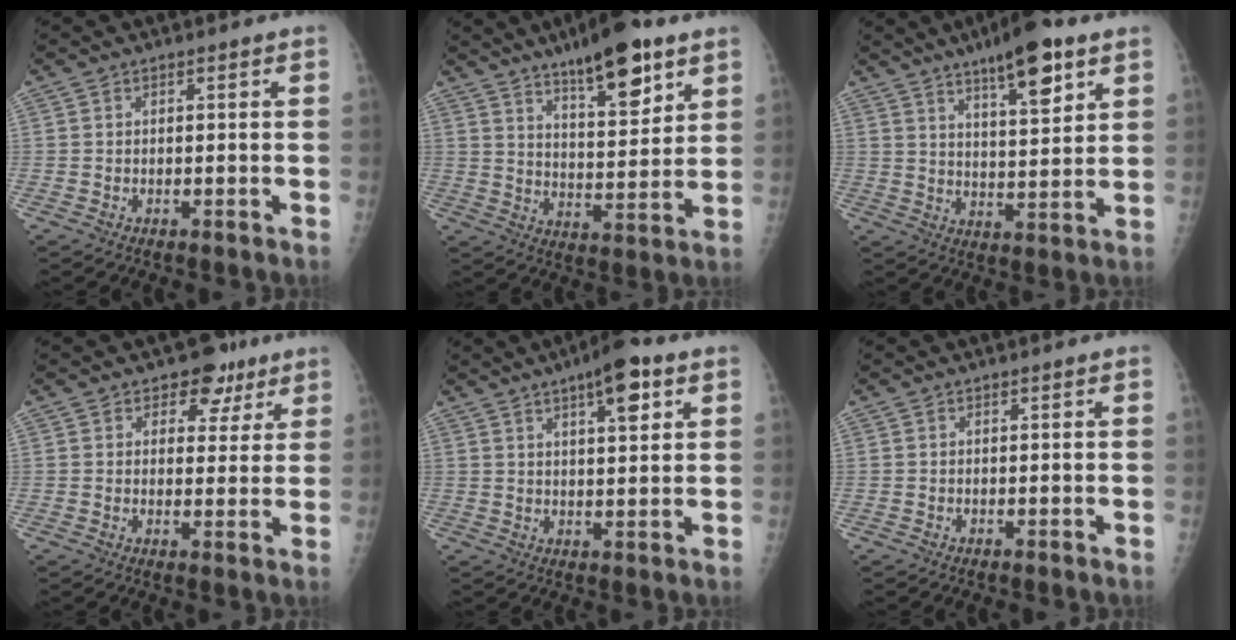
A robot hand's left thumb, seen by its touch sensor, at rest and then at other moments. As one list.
[{"total": 14.4, "force": [9.0, 4.5, 10.3], "torque": [-0.129, -0.050, 0.141]}, {"total": 12.1, "force": [7.2, 3.4, 9.2], "torque": [-0.122, -0.036, 0.112]}, {"total": 6.6, "force": [4.0, 4.6, 2.5], "torque": [0.008, -0.012, 0.051]}, {"total": 8.7, "force": [4.5, 2.6, 6.9], "torque": [-0.090, -0.015, 0.064]}, {"total": 0.0}]